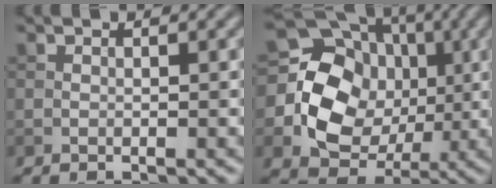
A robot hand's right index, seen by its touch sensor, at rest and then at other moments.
{"total": 13.5, "force": [-0.2, 11.6, 7.1], "torque": [-0.120, -0.001, -0.022]}